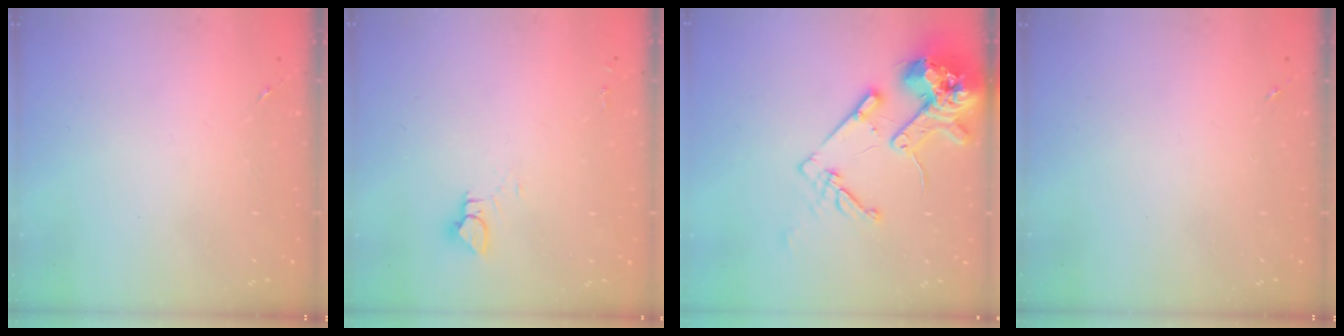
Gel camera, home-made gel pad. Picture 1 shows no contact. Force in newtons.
{"total": 4.3, "press": 4.3, "slide": 0.4}
{"total": 17.0, "press": 16.8, "slide": 2.4}
{"total": 0.0}